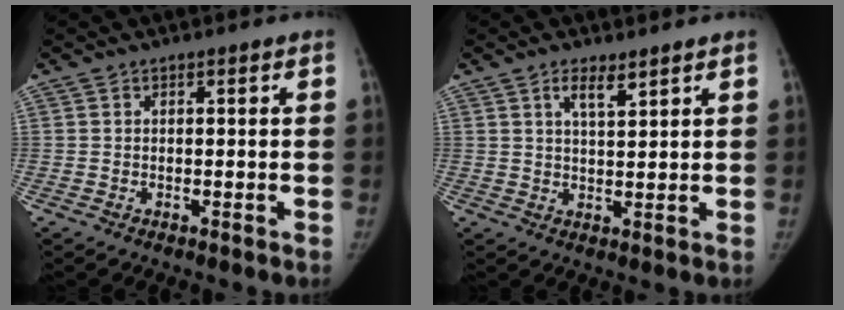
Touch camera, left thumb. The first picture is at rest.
{"total": 3.8, "force": [2.6, 1.1, 2.6], "torque": [-0.041, -0.016, 0.046]}